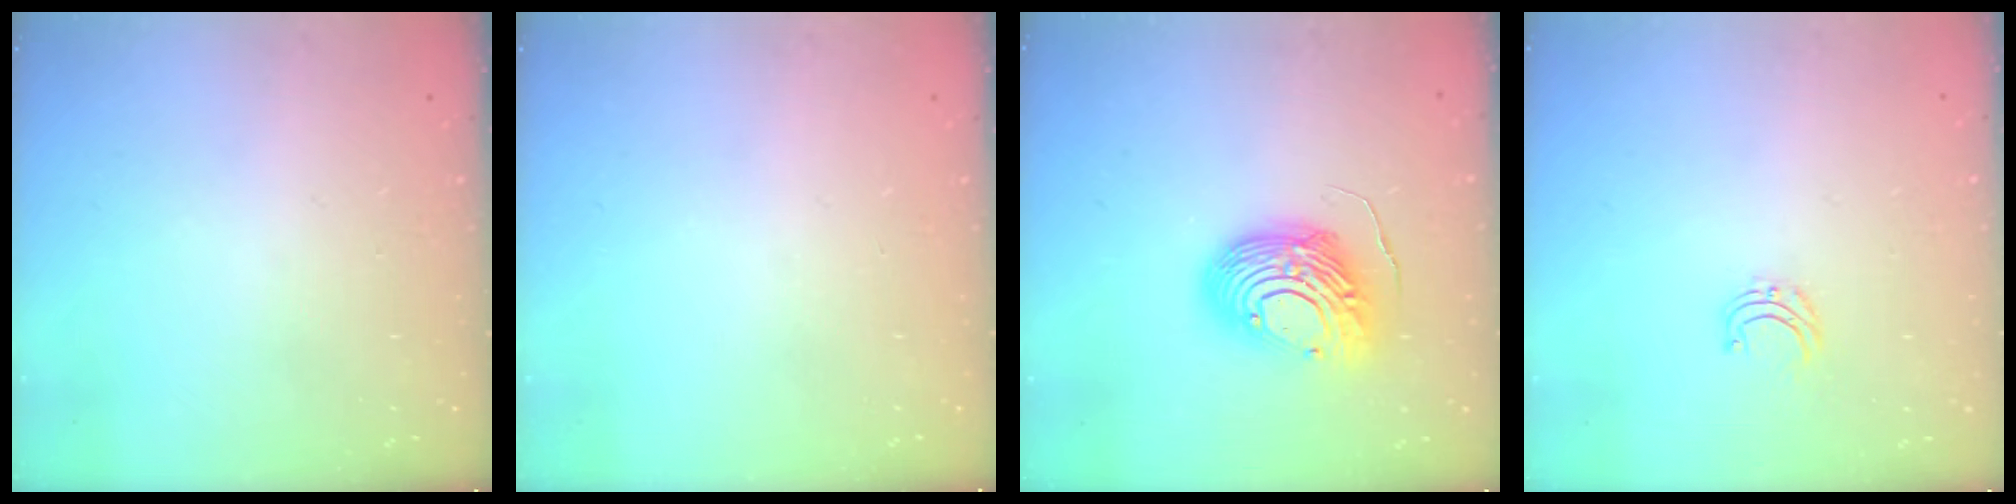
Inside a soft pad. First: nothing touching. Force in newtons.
{"total": 0.0}
{"total": 14.0, "press": 14.0, "slide": 1.1}
{"total": 4.2, "press": 4.2, "slide": 0.4}